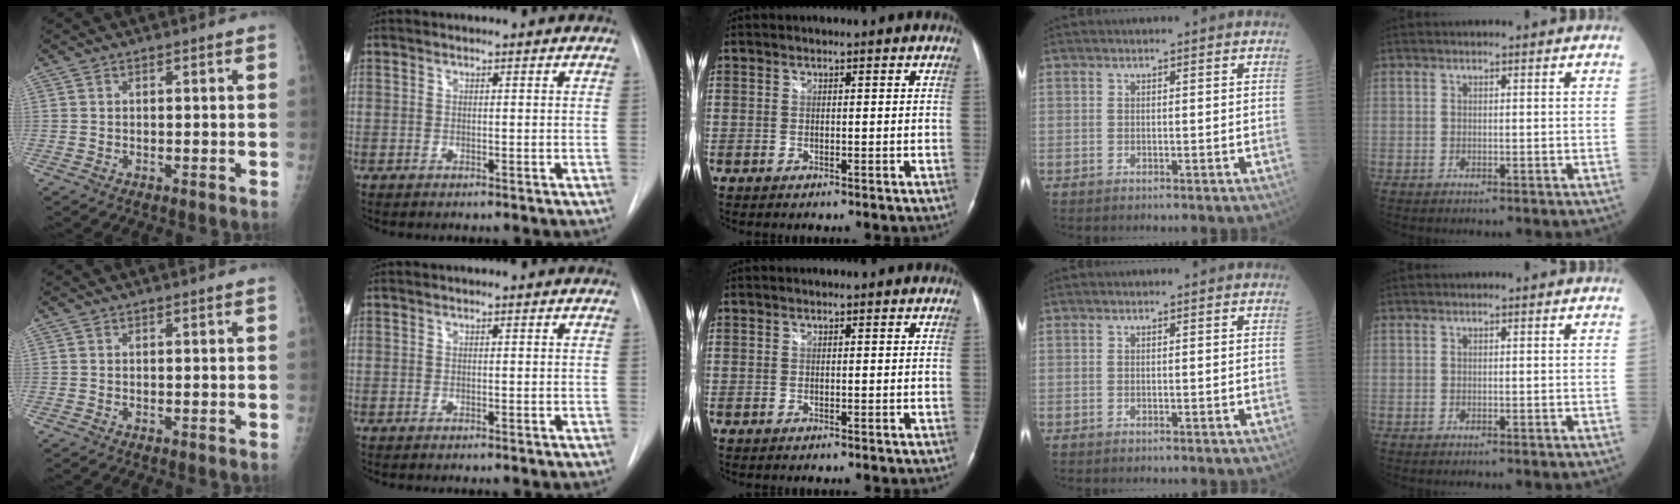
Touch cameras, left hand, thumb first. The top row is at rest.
{}